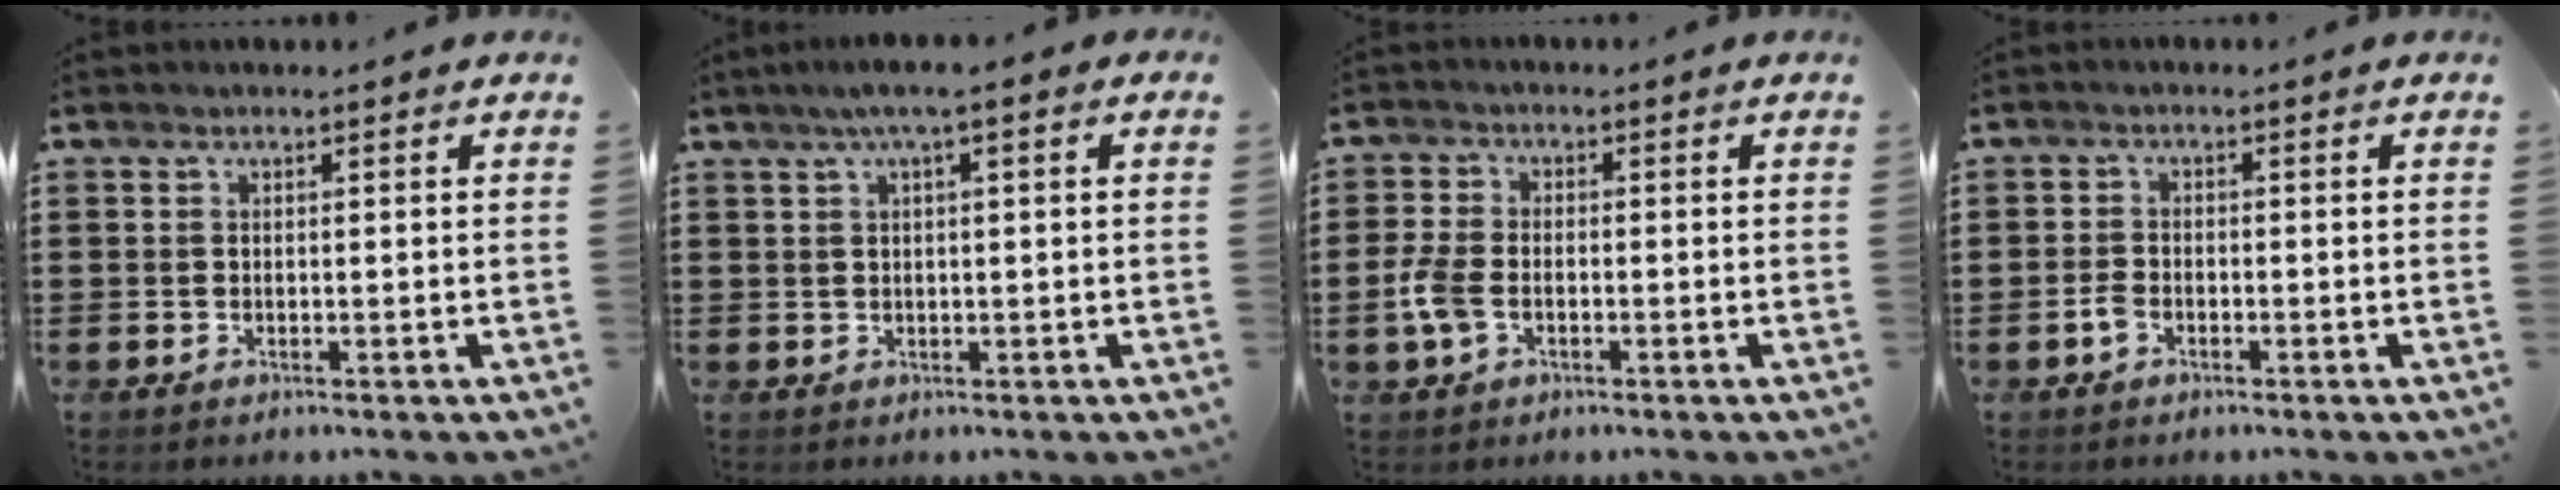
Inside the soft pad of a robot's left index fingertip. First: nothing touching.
{"total": 2.4, "force": [0.6, 0.1, 2.3], "torque": [-0.043, 0.001, 0.009]}
{"total": 4.9, "force": [-1.3, 2.9, 3.7], "torque": [-0.101, -0.005, -0.031]}
{"total": 1.9, "force": [-1.1, 1.1, 1.1], "torque": [-0.032, 0.000, -0.024]}